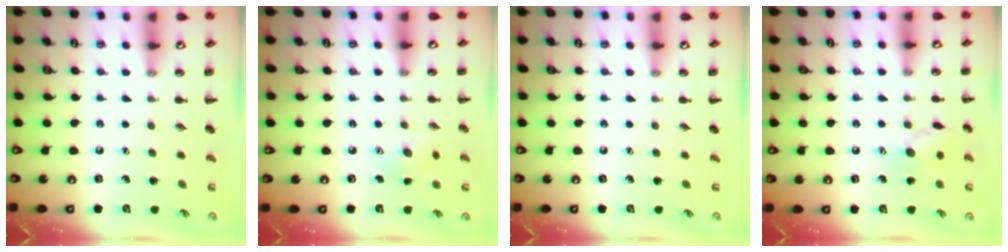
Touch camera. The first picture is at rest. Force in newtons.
{"total": 5.6, "press": 5.4, "slide": 1.6}
{"total": 0.0}
{"total": 8.3, "press": 8.2, "slide": 0.9}